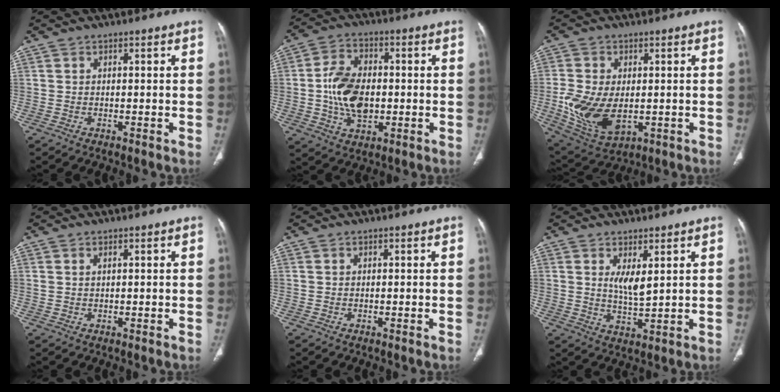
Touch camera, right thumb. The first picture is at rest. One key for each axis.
{"total": 12.0, "fx": -0.6, "fy": 7.8, "fz": 9.1, "tx": -0.148, "ty": 0.008, "tz": -0.011}
{"total": 12.9, "fx": -1.4, "fy": 7.9, "fz": 10.1, "tx": -0.196, "ty": -0.010, "tz": -0.004}
{"total": 0.7, "fx": 0.4, "fy": 0.2, "fz": 0.6, "tx": -0.017, "ty": 0.007, "tz": 0.010}
{"total": 0.0}
{"total": 4.5, "fx": 1.9, "fy": 1.3, "fz": 3.8, "tx": -0.069, "ty": -0.024, "tz": 0.043}